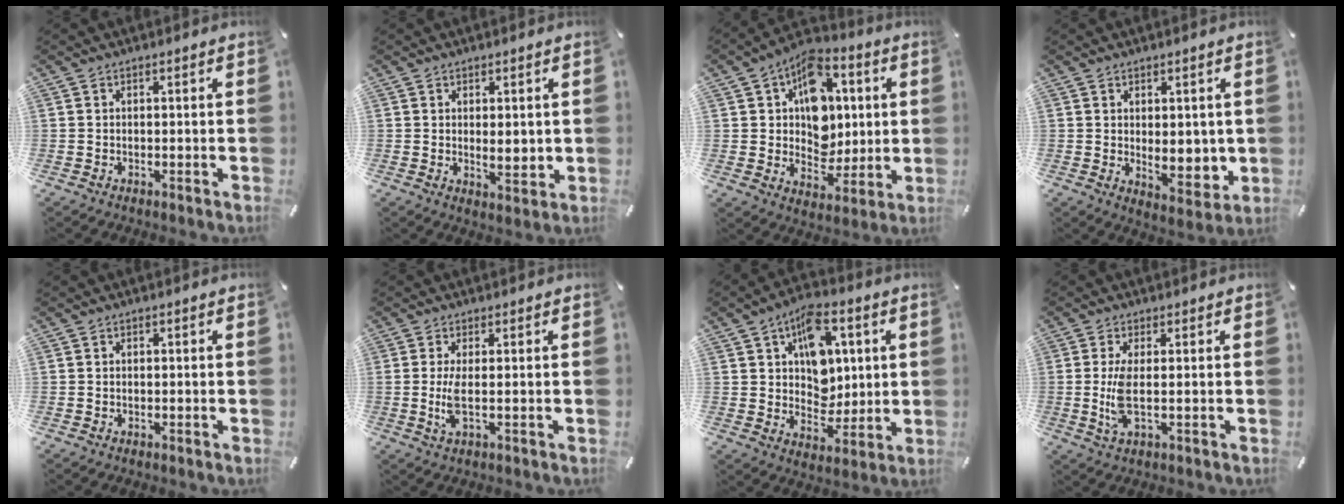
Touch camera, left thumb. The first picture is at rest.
{"total": 3.6, "force": [1.1, 1.8, 2.9], "torque": [-0.043, -0.005, 0.017]}
{"total": 14.2, "force": [3.6, 11.4, 7.7], "torque": [-0.105, -0.021, 0.070]}
{"total": 6.2, "force": [1.2, 4.1, 4.4], "torque": [-0.040, -0.009, 0.024]}
{"total": 0.0}
{"total": 5.0, "force": [0.0, 0.9, 4.9], "torque": [-0.108, -0.016, -0.004]}
{"total": 12.1, "force": [4.7, 9.0, 6.6], "torque": [-0.094, -0.019, 0.088]}
{"total": 6.2, "force": [0.0, 1.5, 6.1], "torque": [-0.136, -0.019, -0.004]}